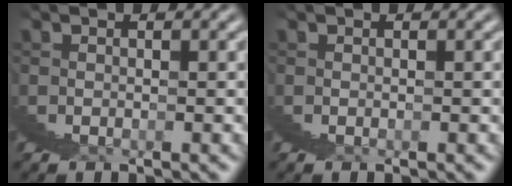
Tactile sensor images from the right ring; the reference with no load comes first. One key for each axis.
{"total": 0.0}